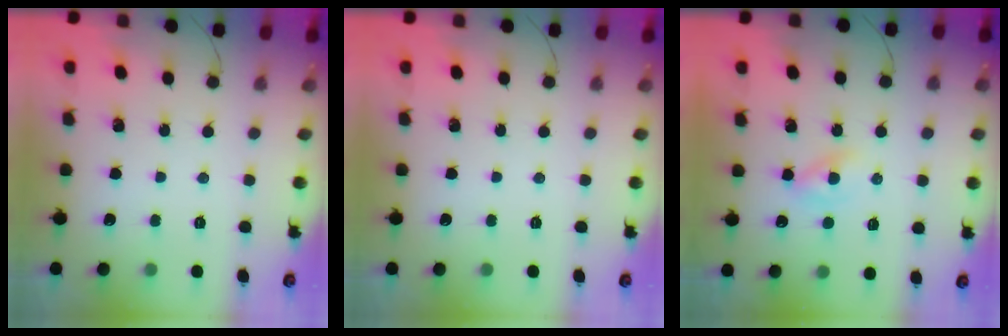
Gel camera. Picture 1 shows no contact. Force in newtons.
{"total": 0.0}
{"total": 2.2, "press": 2.0, "slide": 1.0}